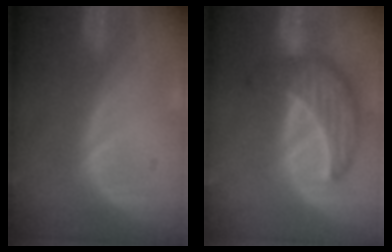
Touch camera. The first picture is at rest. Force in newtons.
{"total": 8.4, "press": 8.4, "slide": 0.7}